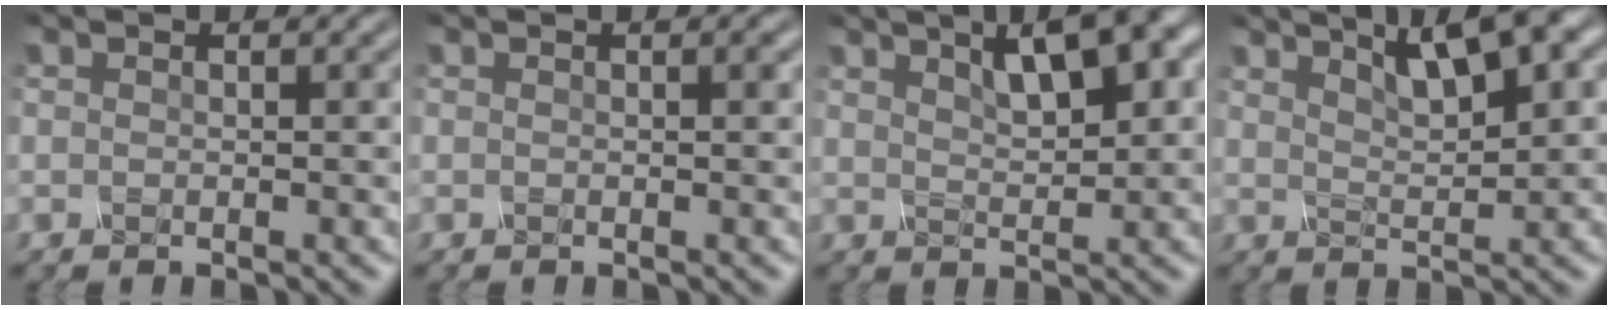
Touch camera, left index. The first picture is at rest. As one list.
[{"total": 1.0, "force": [0.2, 0.4, 0.9], "torque": [-0.003, 0.008, -0.003]}, {"total": 4.7, "force": [2.7, 0.7, 3.7], "torque": [-0.059, 0.016, 0.059]}, {"total": 4.4, "force": [3.2, 0.3, 3.1], "torque": [-0.053, 0.013, 0.075]}]